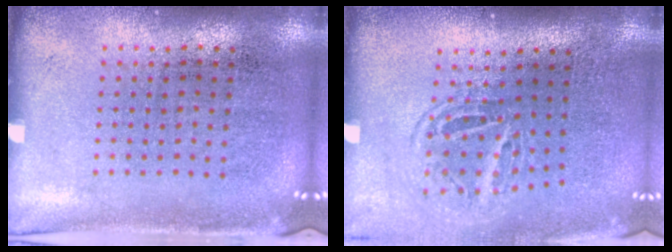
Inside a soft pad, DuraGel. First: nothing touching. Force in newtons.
{"total": 1.7, "press": 1.1, "slide": 1.3}